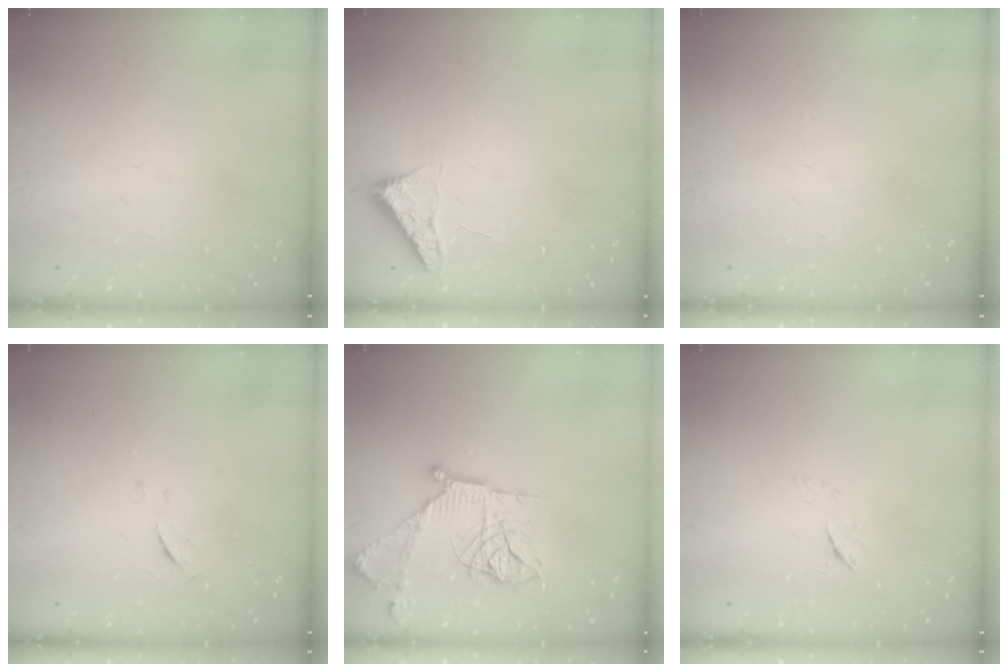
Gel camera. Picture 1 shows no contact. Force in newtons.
{"total": 4.0, "press": 4.0, "slide": 0.5}
{"total": 0.0}
{"total": 5.0, "press": 4.9, "slide": 0.4}
{"total": 18.7, "press": 18.6, "slide": 1.5}
{"total": 3.7, "press": 3.7, "slide": 0.4}